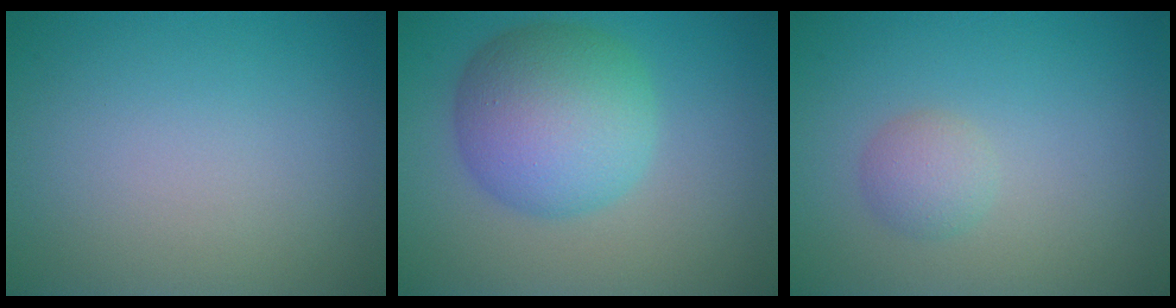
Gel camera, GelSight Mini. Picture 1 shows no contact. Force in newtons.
{"total": 8.0, "press": 8.0, "slide": 0.1}
{"total": 1.8, "press": 1.8, "slide": 0.0}